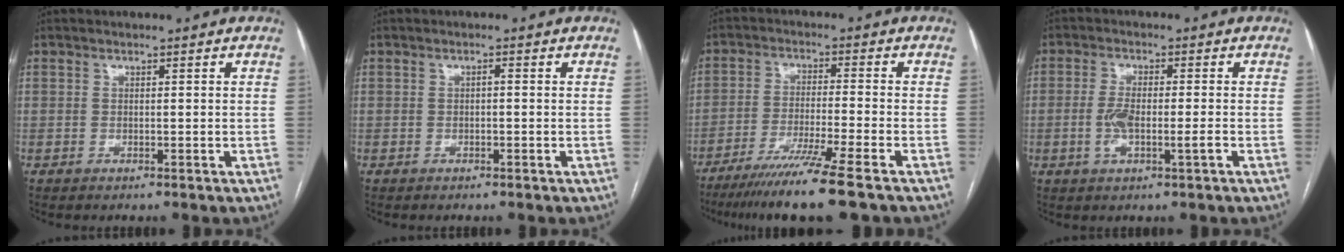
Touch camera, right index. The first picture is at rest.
{"total": 0.6, "force": [-0.1, 0.2, 0.6], "torque": [-0.009, 0.003, -0.002]}
{"total": 11.5, "force": [-8.5, -1.8, 7.6], "torque": [-0.122, -0.039, -0.138]}
{"total": 5.1, "force": [-1.2, 1.2, 4.8], "torque": [-0.102, 0.003, -0.020]}